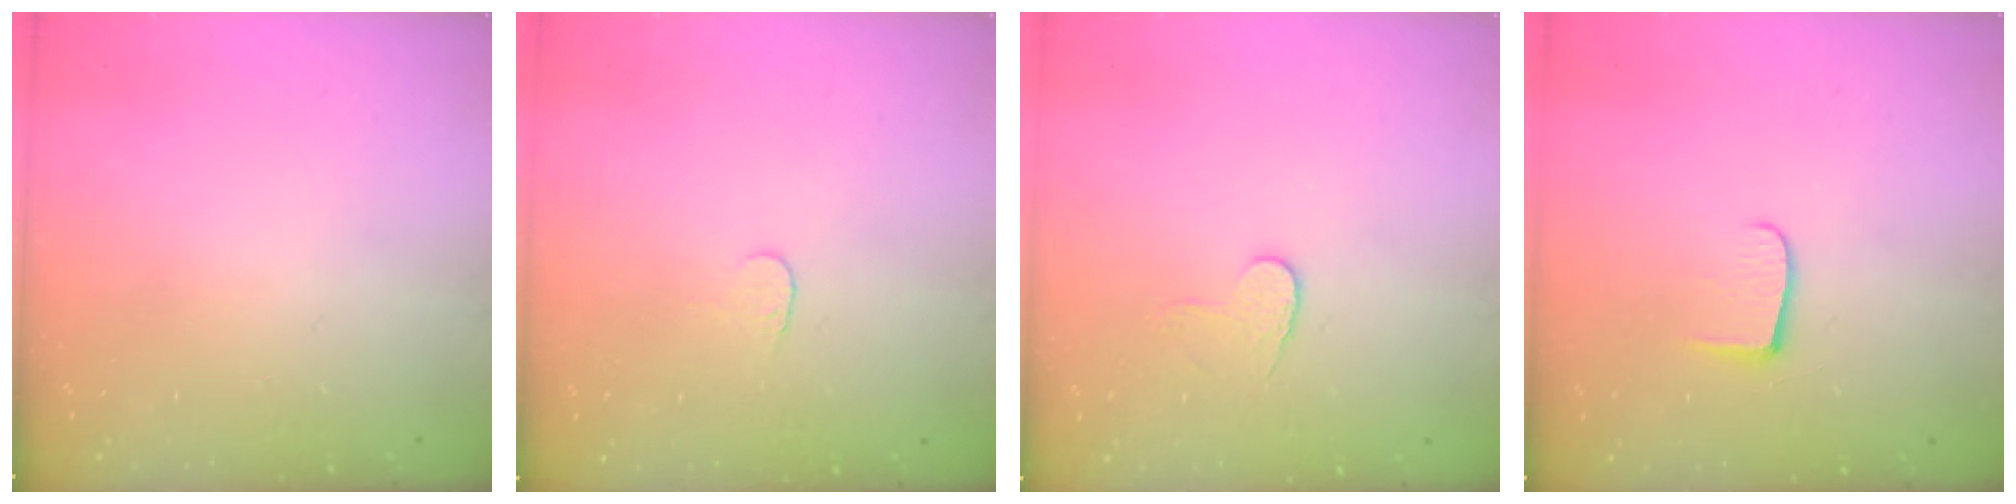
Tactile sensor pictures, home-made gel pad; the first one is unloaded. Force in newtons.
{"total": 3.6, "press": 3.6, "slide": 0.3}
{"total": 3.7, "press": 3.7, "slide": 0.3}
{"total": 7.4, "press": 7.4, "slide": 0.6}